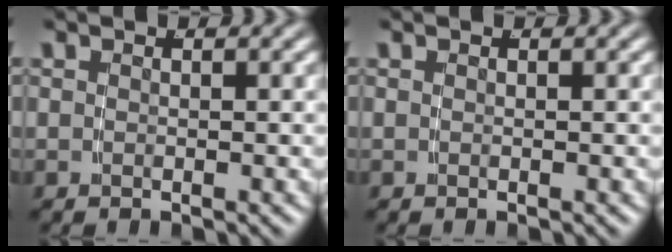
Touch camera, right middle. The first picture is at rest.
{"total": 0.0}